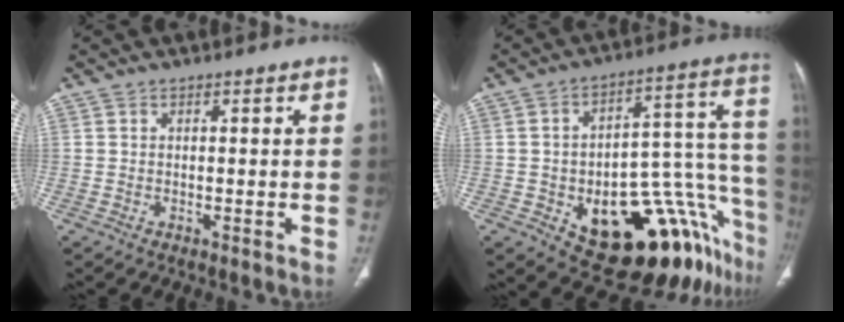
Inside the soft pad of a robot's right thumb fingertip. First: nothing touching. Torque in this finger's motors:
{"motor_torque": [1.68, 0.62, -0.05, -0.04, 0.25]}